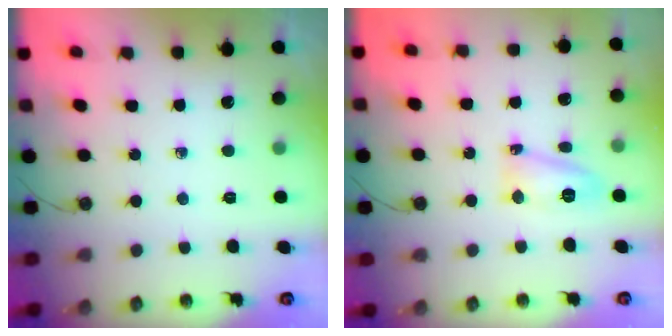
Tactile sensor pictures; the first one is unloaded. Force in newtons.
{"total": 8.7, "press": 8.5, "slide": 2.0}